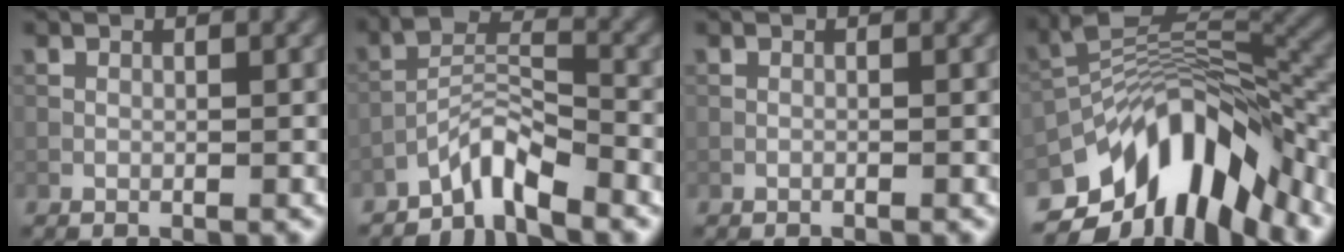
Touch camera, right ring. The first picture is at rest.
{"total": 4.1, "force": [-3.5, 0.8, 2.1], "torque": [-0.035, 0.012, -0.075]}
{"total": 0.0}
{"total": 12.7, "force": [-7.2, 5.7, 8.7], "torque": [-0.152, 0.021, -0.138]}